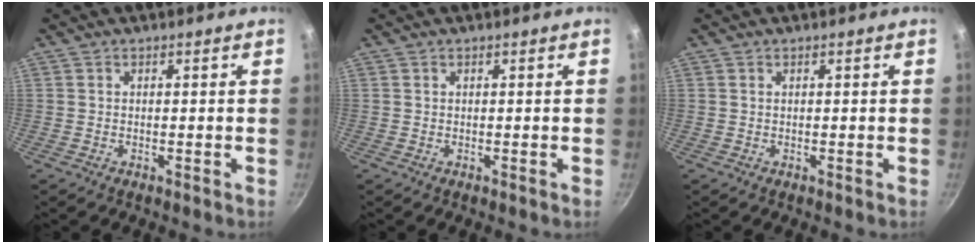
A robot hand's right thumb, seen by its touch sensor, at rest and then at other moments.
{"total": 0.0}
{"total": 0.0}